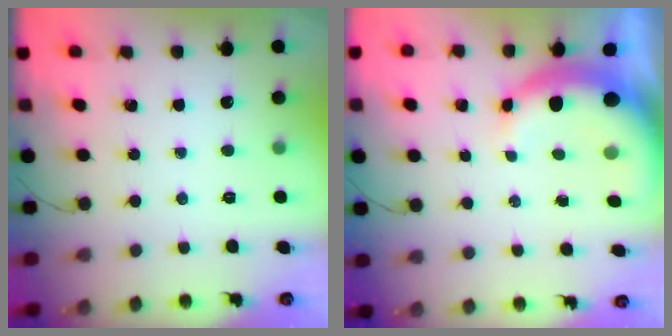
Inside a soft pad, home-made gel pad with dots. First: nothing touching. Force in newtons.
{"total": 8.4, "press": 8.2, "slide": 1.4}